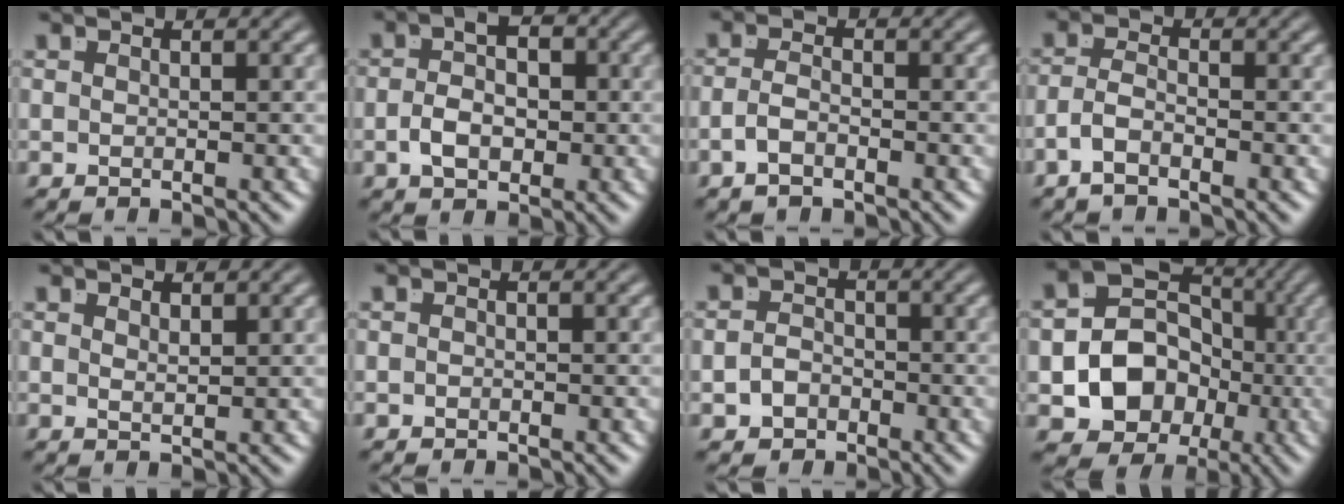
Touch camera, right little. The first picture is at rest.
{"total": 3.3, "force": [-0.6, 1.5, 2.9], "torque": [-0.038, -0.003, -0.008]}
{"total": 1.9, "force": [-1.4, 0.4, 1.3], "torque": [-0.027, -0.011, -0.019]}
{"total": 2.5, "force": [-1.5, 1.1, 1.6], "torque": [-0.037, -0.015, -0.023]}
{"total": 1.3, "force": [0.8, -1.0, 0.3], "torque": [-0.002, -0.010, 0.025]}
{"total": 0.6, "force": [-0.4, -0.5, -0.1], "torque": [0.003, -0.008, -0.002]}
{"total": 2.8, "force": [-1.5, 2.3, 0.5], "torque": [-0.016, -0.022, -0.020]}
{"total": 14.8, "force": [-1.6, 13.0, 7.0], "torque": [-0.174, -0.069, -0.015]}